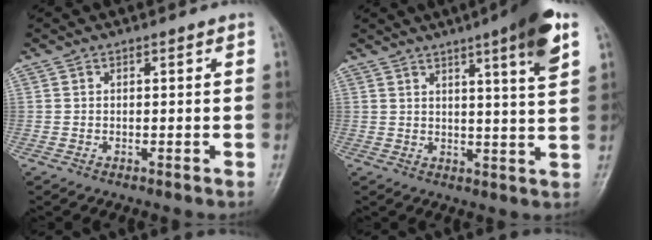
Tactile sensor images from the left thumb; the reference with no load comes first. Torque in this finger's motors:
{"motor_torque": [1.60, 0.90, 0.75, -0.98, 0.07]}